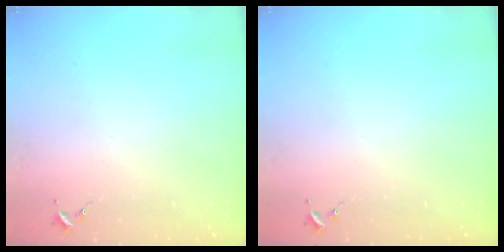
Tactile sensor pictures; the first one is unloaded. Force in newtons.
{"total": 0.0}